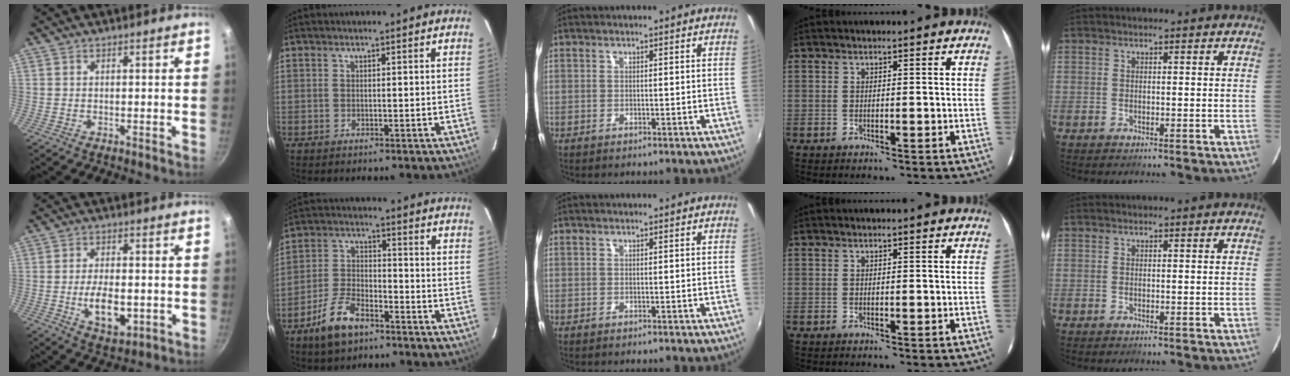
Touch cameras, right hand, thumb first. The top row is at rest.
{"thumb": {"total": 9.2, "force": [-1.8, 4.7, 7.7], "torque": [-0.119, 0.000, -0.023]}, "index": {"total": 9.4, "force": [-6.4, 4.2, 5.4], "torque": [-0.122, 0.004, -0.117]}}